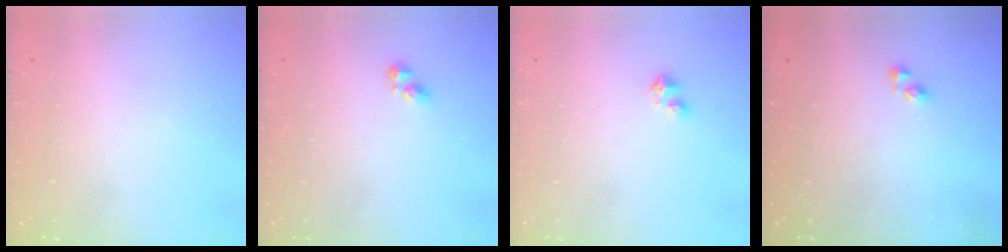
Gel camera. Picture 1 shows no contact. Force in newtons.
{"total": 5.1, "press": 5.1, "slide": 0.3}
{"total": 3.0, "press": 2.9, "slide": 0.2}
{"total": 3.7, "press": 3.7, "slide": 0.2}